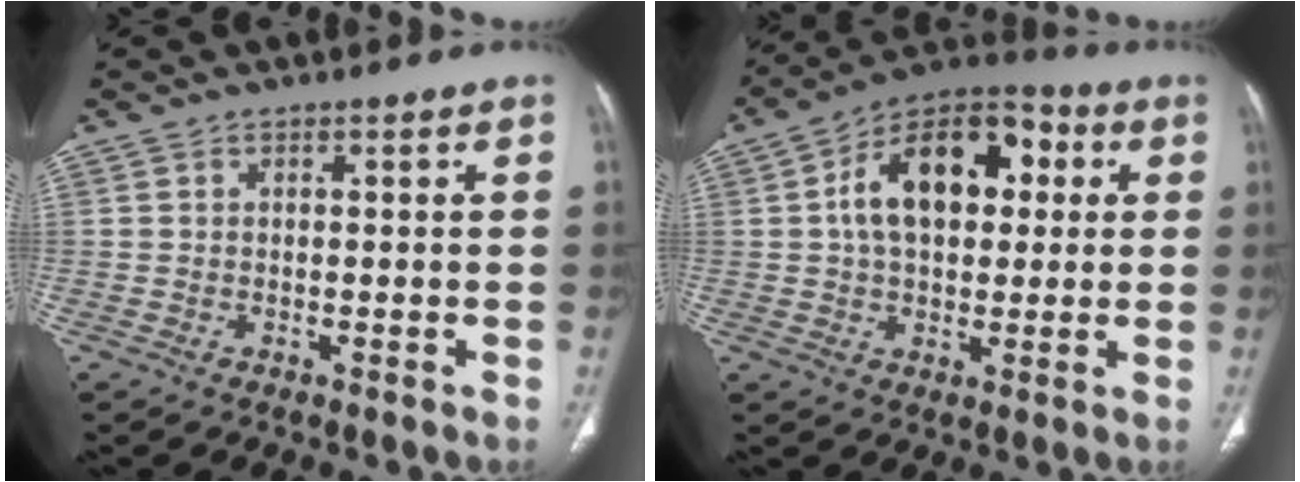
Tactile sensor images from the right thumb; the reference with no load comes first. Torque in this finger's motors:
{"motor_torque": [1.47, 2.96, 1.74, -0.07, 0.15]}